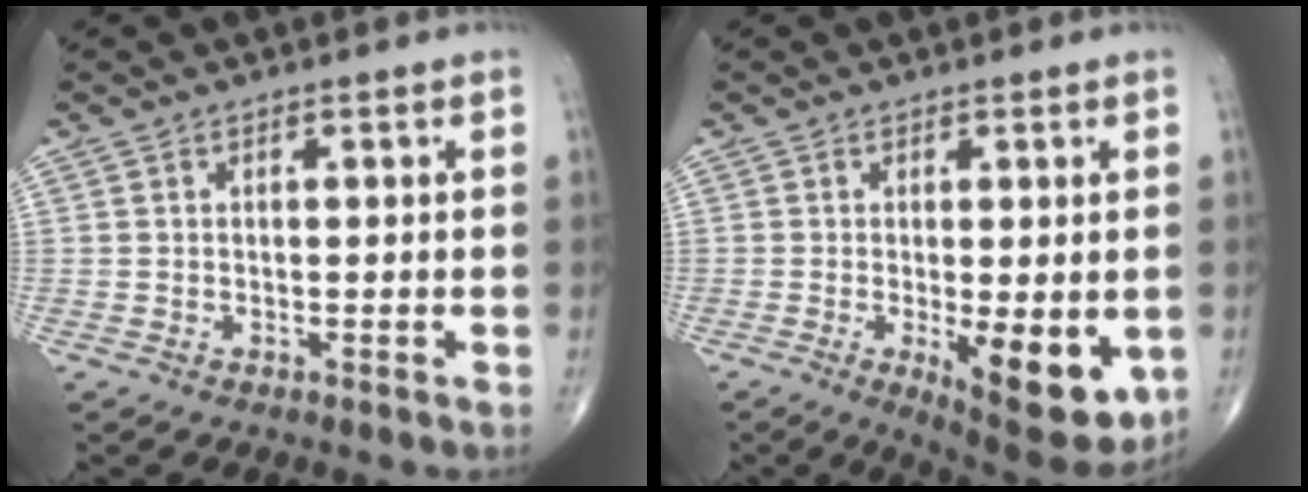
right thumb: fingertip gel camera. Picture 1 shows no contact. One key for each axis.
{"total": 12.1, "fx": -2.8, "fy": 4.2, "fz": 11.0, "tx": -0.132, "ty": -0.025, "tz": -0.028}